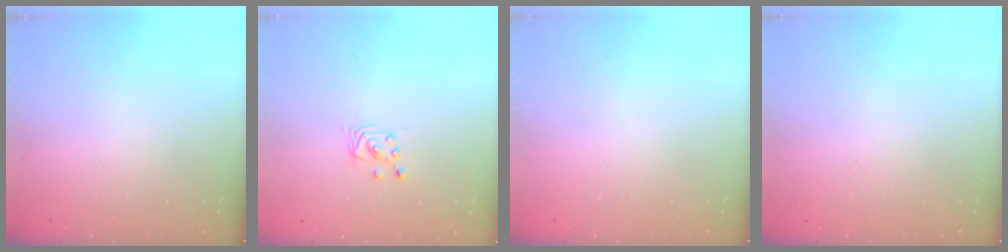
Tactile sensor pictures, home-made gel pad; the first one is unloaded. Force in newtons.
{"total": 2.7, "press": 2.7, "slide": 0.2}
{"total": 0.0}
{"total": 0.0}